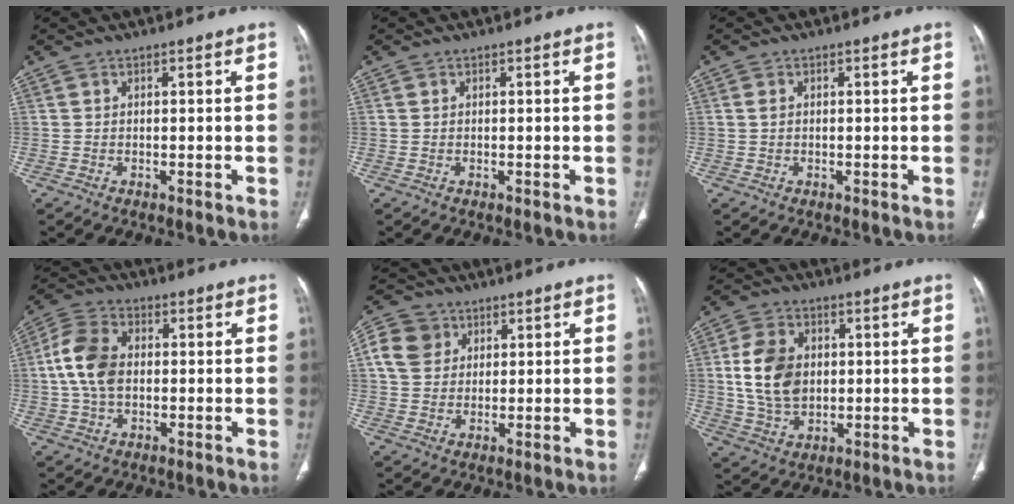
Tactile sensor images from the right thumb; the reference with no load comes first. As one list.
[{"total": 0.0}, {"total": 1.2, "force": [0.3, 0.8, 0.8], "torque": [-0.016, 0.002, 0.006]}, {"total": 10.0, "force": [0.4, 6.6, 7.5], "torque": [-0.149, 0.018, 0.004]}, {"total": 7.7, "force": [2.6, 6.6, 3.0], "torque": [-0.039, 0.002, 0.046]}, {"total": 11.7, "force": [1.2, 8.5, 7.9], "torque": [-0.131, -0.002, 0.028]}]